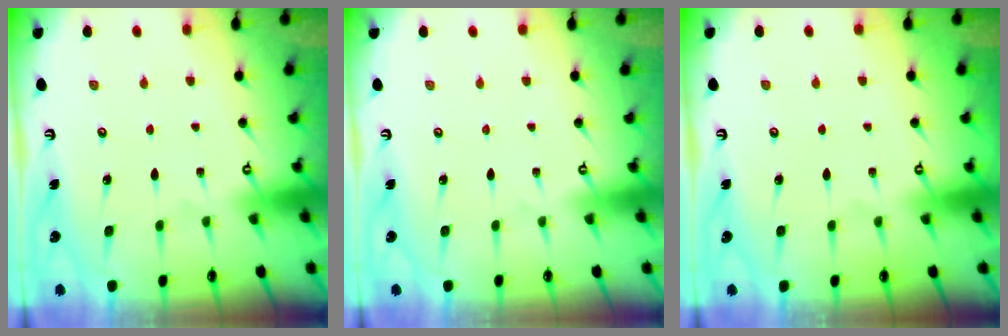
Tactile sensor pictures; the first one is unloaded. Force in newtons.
{"total": 0.0}
{"total": 0.0}